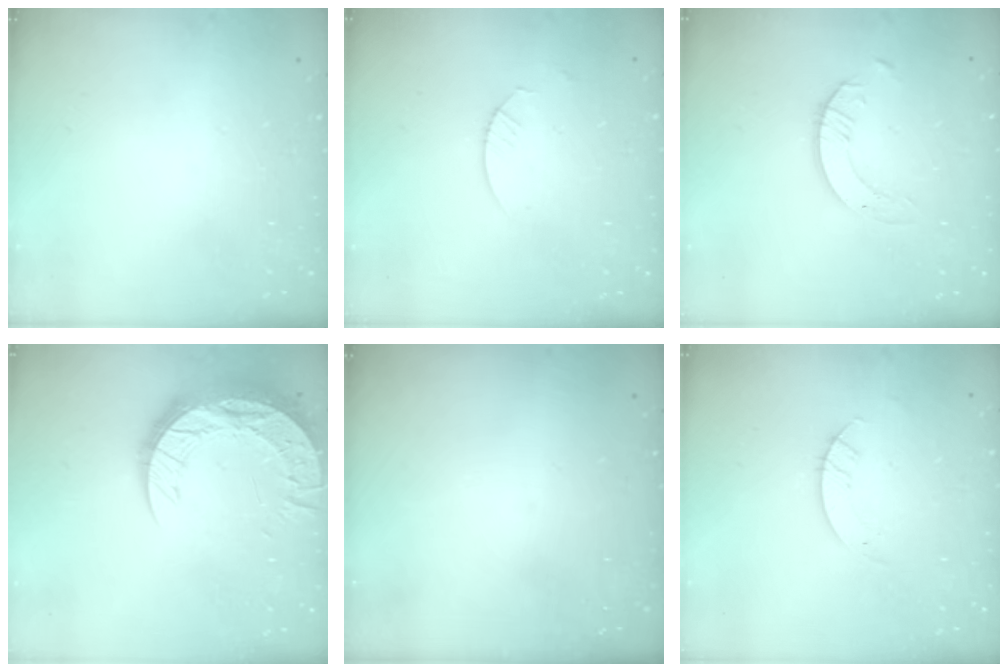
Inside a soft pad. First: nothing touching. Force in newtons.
{"total": 1.8, "press": 1.8, "slide": 0.2}
{"total": 2.3, "press": 2.3, "slide": 0.2}
{"total": 17.5, "press": 17.4, "slide": 1.4}
{"total": 0.0}
{"total": 2.8, "press": 2.8, "slide": 0.2}